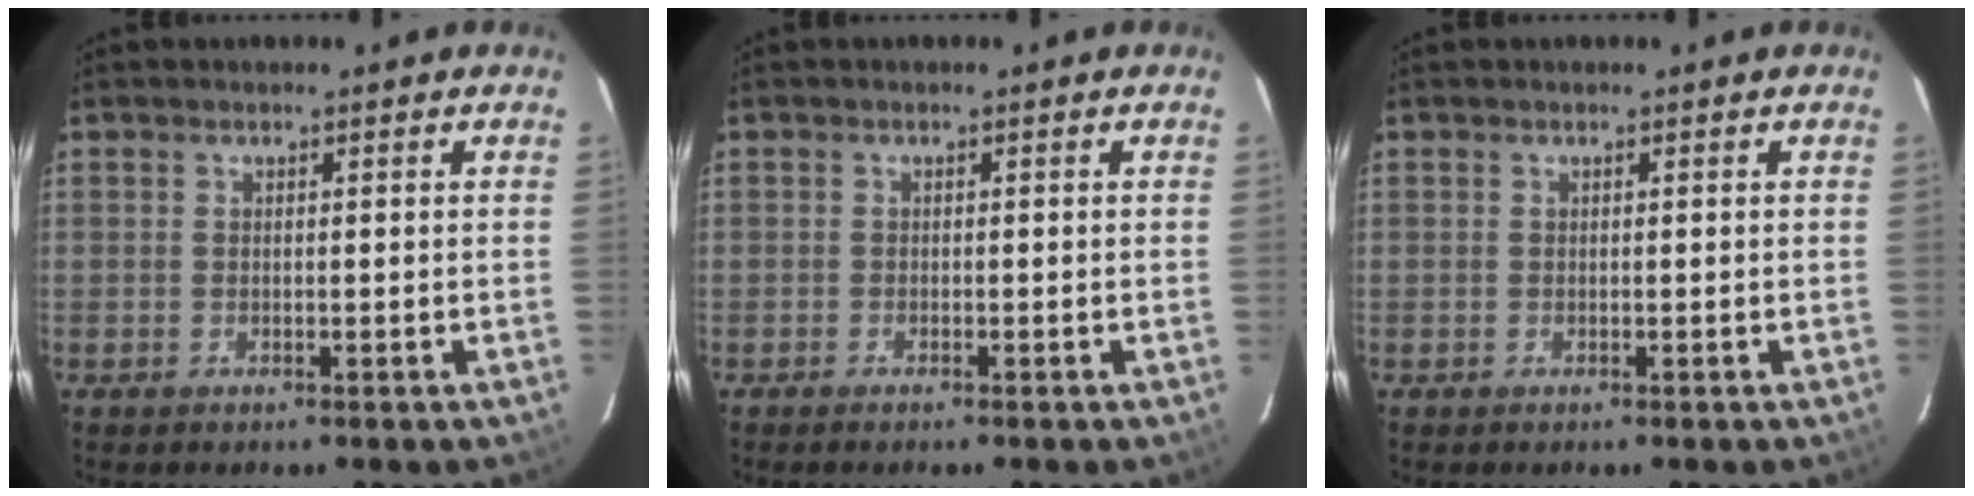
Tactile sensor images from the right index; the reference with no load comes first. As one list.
[{"total": 0.7, "force": [-0.6, 0.1, 0.3], "torque": [-0.006, -0.002, -0.013]}, {"total": 0.0}]